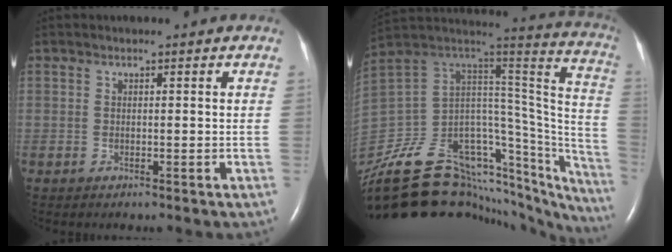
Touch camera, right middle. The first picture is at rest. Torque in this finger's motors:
{"motor_torque": [1.27, -0.87, 1.06, 0.21]}